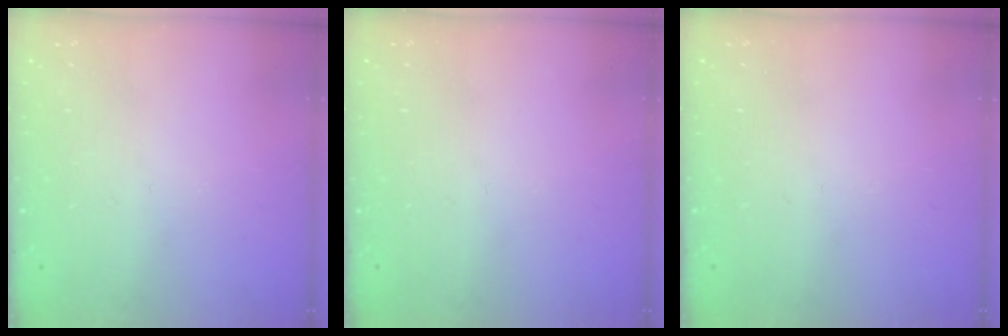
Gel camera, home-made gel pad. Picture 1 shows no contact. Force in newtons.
{"total": 0.0}
{"total": 0.0}